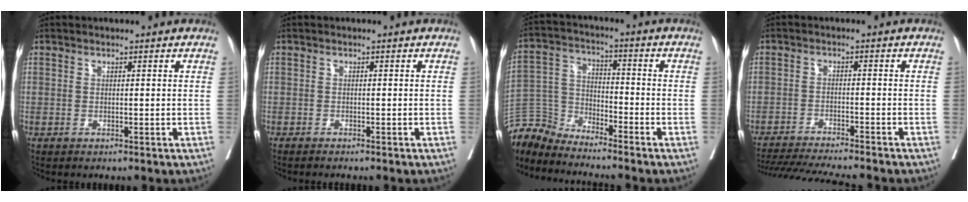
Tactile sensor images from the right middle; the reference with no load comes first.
{"total": 1.9, "force": [-1.7, 0.0, 0.9], "torque": [-0.013, 0.000, -0.022]}
{"total": 7.5, "force": [-7.5, 0.0, -0.6], "torque": [0.007, 0.017, -0.151]}
{"total": 14.1, "force": [-12.9, 0.2, 5.8], "torque": [-0.093, -0.024, -0.192]}